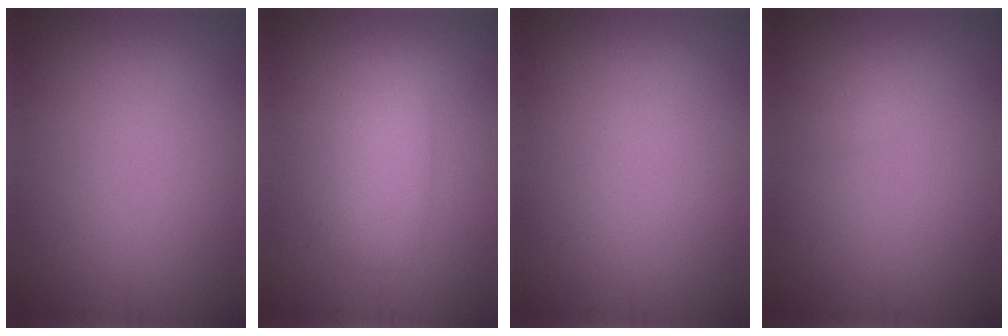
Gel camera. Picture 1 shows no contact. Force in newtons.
{"total": 3.1, "press": 3.1, "slide": 0.0}
{"total": 0.0}
{"total": 0.6, "press": 0.6, "slide": 0.0}